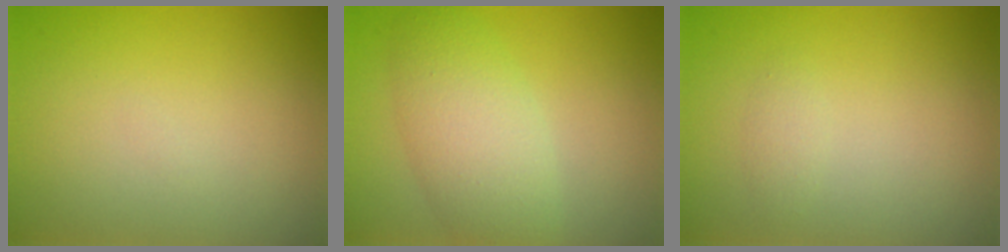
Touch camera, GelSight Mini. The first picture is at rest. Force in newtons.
{"total": 4.9, "press": 4.9, "slide": 0.4}
{"total": 0.8, "press": 0.8, "slide": 0.0}